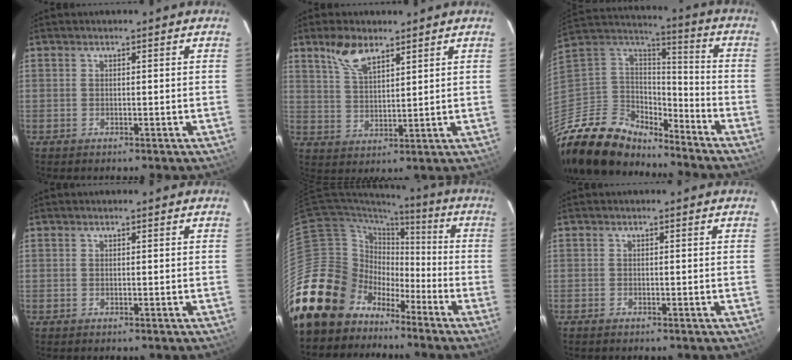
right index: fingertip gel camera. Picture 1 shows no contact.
{"total": 6.8, "force": [4.7, 2.9, 4.0], "torque": [-0.074, 0.006, 0.095]}
{"total": 17.9, "force": [-14.3, 8.5, 6.5], "torque": [-0.173, 0.024, -0.265]}
{"total": 0.0}
{"total": 18.8, "force": [-11.2, 14.3, 4.7], "torque": [-0.130, 0.044, -0.188]}
{"total": 0.5, "force": [-0.5, 0.2, 0.0], "torque": [-0.003, -0.001, -0.011]}